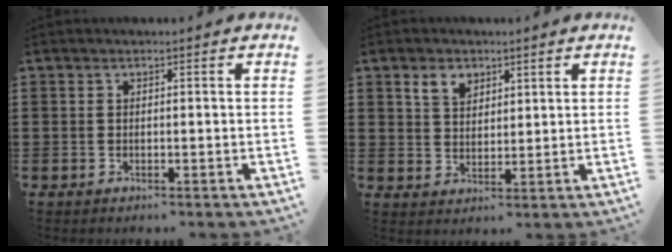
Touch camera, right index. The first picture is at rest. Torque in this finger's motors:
{"motor_torque": [0.03, -0.01, 0.07, 0.04]}